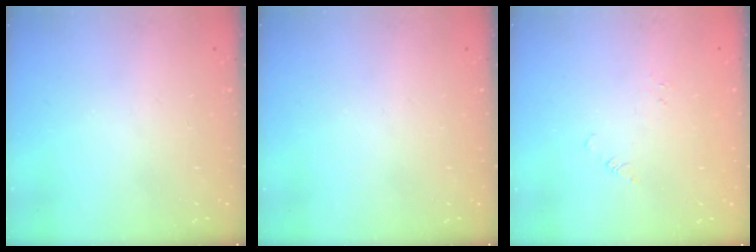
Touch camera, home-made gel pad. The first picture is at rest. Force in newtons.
{"total": 0.0}
{"total": 2.2, "press": 2.2, "slide": 0.2}